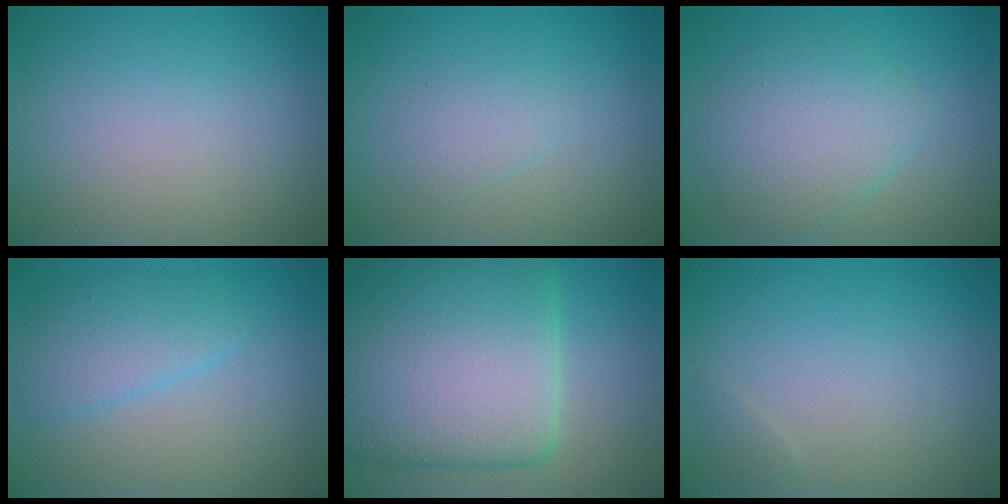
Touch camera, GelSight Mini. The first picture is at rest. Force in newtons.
{"total": 1.4, "press": 1.4, "slide": 0.0}
{"total": 4.6, "press": 4.6, "slide": 0.1}
{"total": 3.0, "press": 3.0, "slide": 0.2}
{"total": 13.1, "press": 13.1, "slide": 0.4}
{"total": 0.5, "press": 0.5, "slide": 0.0}